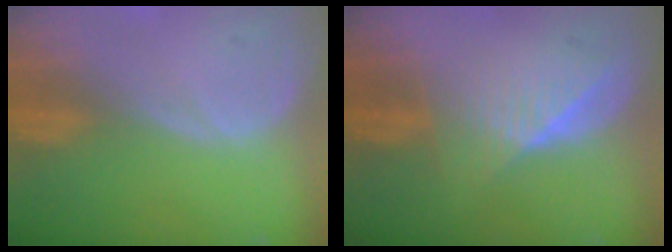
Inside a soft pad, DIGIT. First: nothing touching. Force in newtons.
{"total": 6.4, "press": 6.1, "slide": 2.2}